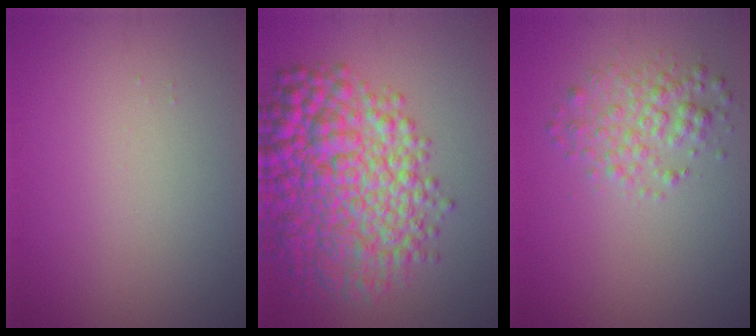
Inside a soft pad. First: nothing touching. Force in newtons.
{"total": 9.7, "press": 9.7, "slide": 0.1}
{"total": 2.6, "press": 2.6, "slide": 0.0}